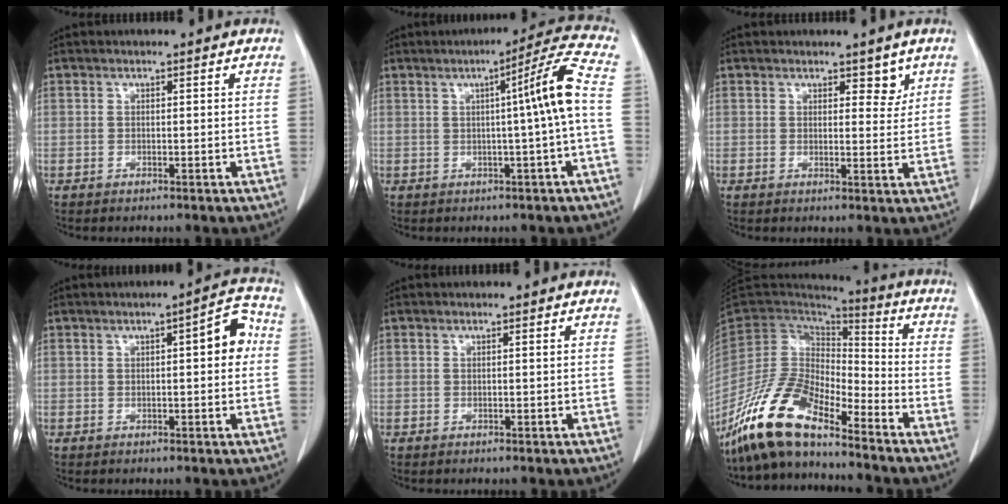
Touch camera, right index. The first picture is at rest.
{"total": 7.7, "force": [-0.1, -1.4, 7.6], "torque": [-0.108, 0.013, 0.000]}
{"total": 2.7, "force": [1.8, 1.5, 1.4], "torque": [-0.011, -0.010, 0.024]}
{"total": 5.3, "force": [0.7, 1.5, 5.1], "torque": [-0.063, 0.019, 0.004]}
{"total": 0.0}
{"total": 13.6, "force": [-10.7, 4.1, 7.3], "torque": [-0.147, 0.013, -0.206]}